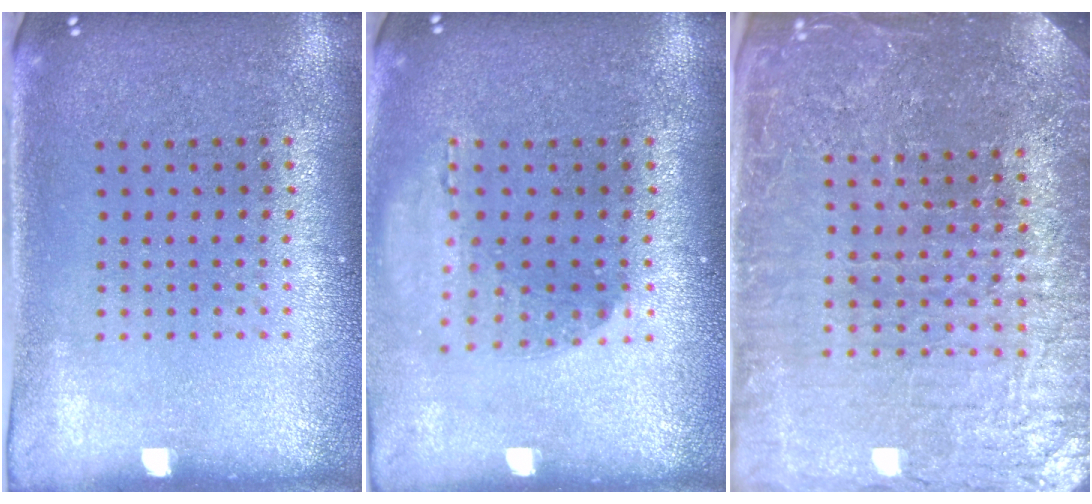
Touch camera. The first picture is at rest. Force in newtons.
{"total": 1.2, "press": 1.2, "slide": 0.0}
{"total": 5.3, "press": 4.8, "slide": 2.1}